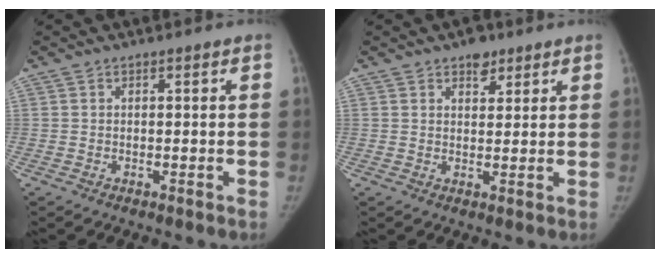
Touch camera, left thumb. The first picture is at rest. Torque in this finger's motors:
{"motor_torque": [1.32, 0.75, 0.58, -0.41, 0.06]}